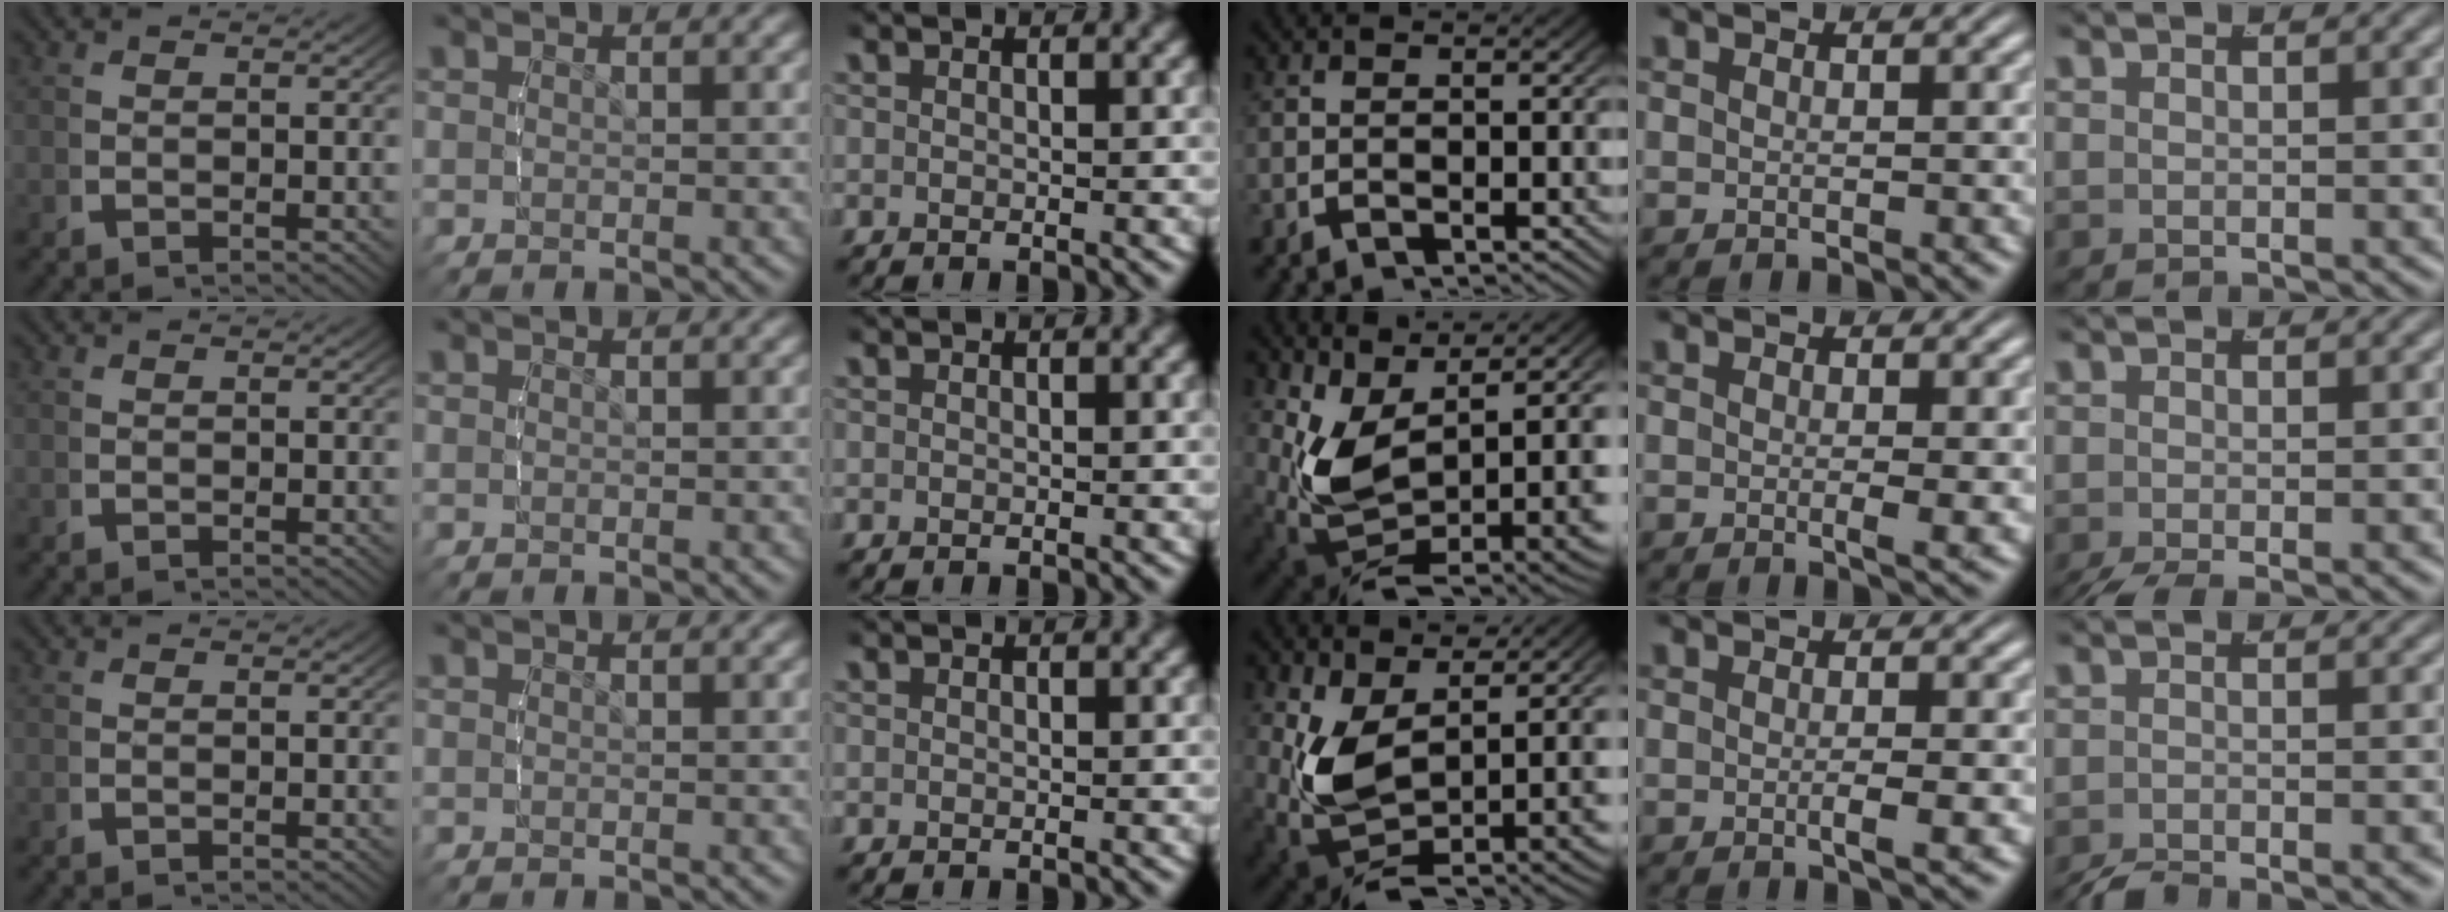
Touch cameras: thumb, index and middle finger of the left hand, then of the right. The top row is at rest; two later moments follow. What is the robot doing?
{"motion": "lift_and_place", "object": "stress ball aka squeeze ball"}